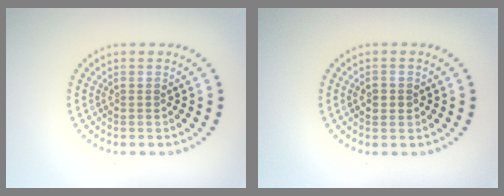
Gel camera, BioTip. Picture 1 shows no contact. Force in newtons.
{"total": 1.2, "press": 1.2, "slide": 0.1}